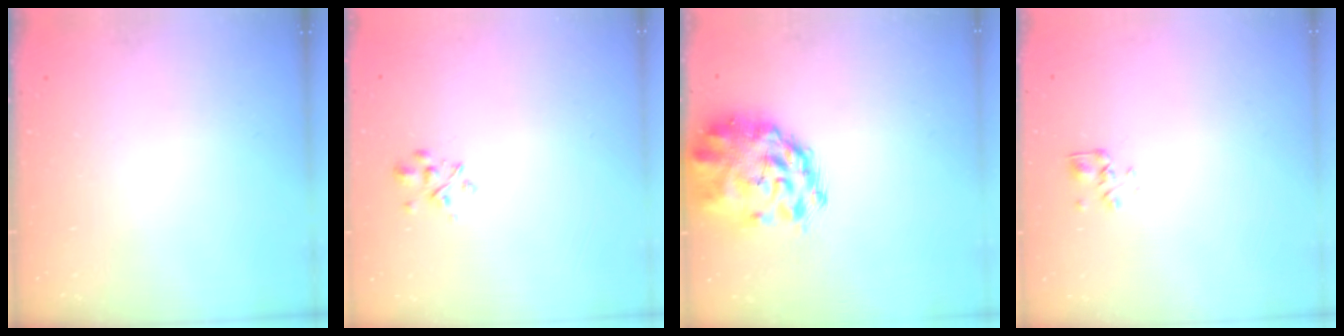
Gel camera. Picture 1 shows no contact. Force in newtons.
{"total": 2.3, "press": 2.2, "slide": 0.9}
{"total": 3.3, "press": 3.2, "slide": 1.0}
{"total": 2.7, "press": 2.4, "slide": 1.2}